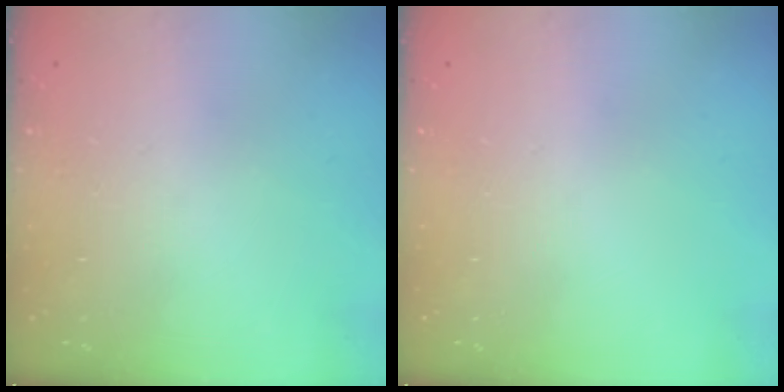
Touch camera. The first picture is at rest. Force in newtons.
{"total": 0.0}